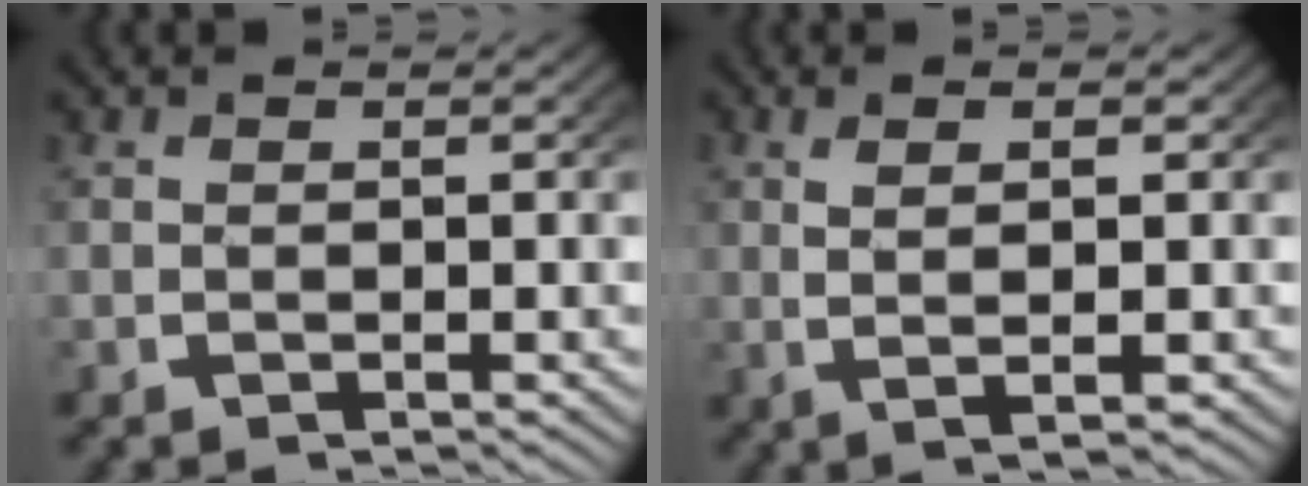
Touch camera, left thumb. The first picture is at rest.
{"total": 3.4, "force": [0.4, 0.8, 3.3], "torque": [-0.065, -0.003, 0.015]}